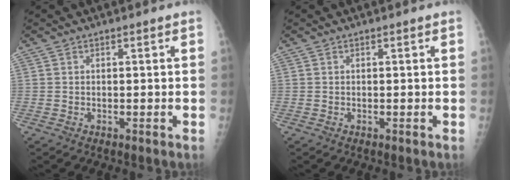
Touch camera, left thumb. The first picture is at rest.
{"total": 0.0}